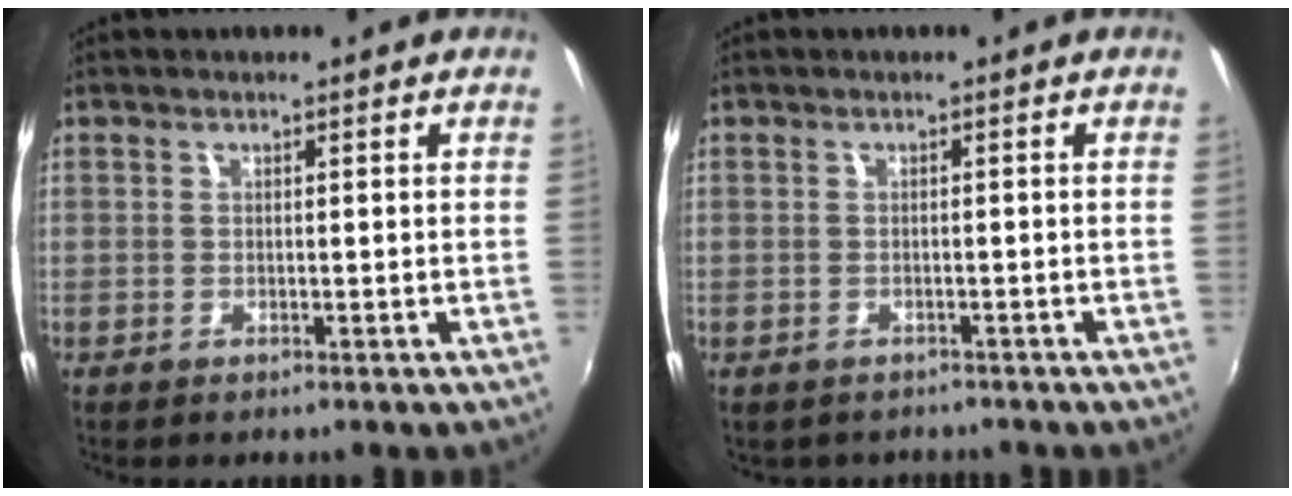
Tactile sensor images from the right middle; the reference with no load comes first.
{"total": 2.0, "force": [-1.5, 1.2, 0.2], "torque": [-0.010, -0.005, -0.019]}